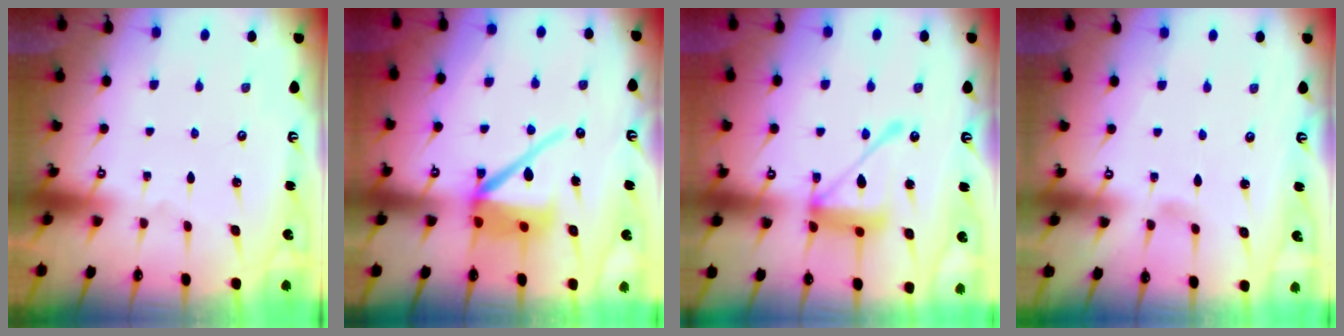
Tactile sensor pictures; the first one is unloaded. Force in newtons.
{"total": 11.3, "press": 11.2, "slide": 1.5}
{"total": 14.8, "press": 14.7, "slide": 1.5}
{"total": 2.9, "press": 2.8, "slide": 0.3}